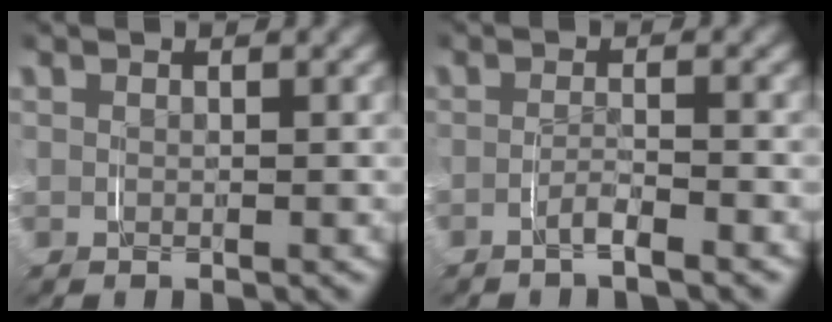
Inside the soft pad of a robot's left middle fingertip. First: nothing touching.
{"total": 1.7, "force": [-1.6, -0.2, 0.8], "torque": [-0.018, -0.002, -0.030]}